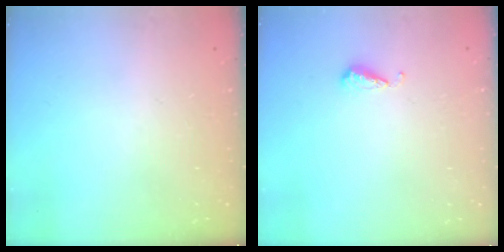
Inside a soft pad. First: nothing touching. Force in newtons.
{"total": 4.9, "press": 4.9, "slide": 0.5}